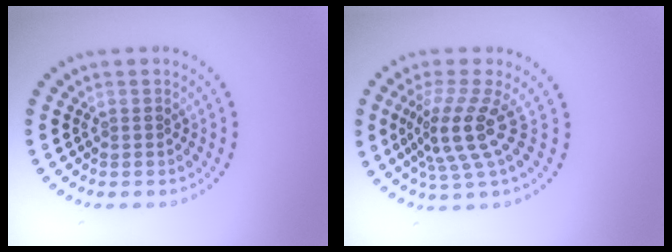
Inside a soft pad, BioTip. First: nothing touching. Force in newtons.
{"total": 4.1, "press": 2.8, "slide": 2.9}